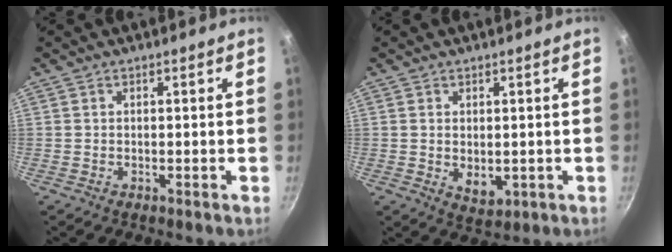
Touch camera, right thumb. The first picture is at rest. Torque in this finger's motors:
{"motor_torque": [-0.48, 0.23, -0.40, 0.33, 0.01]}